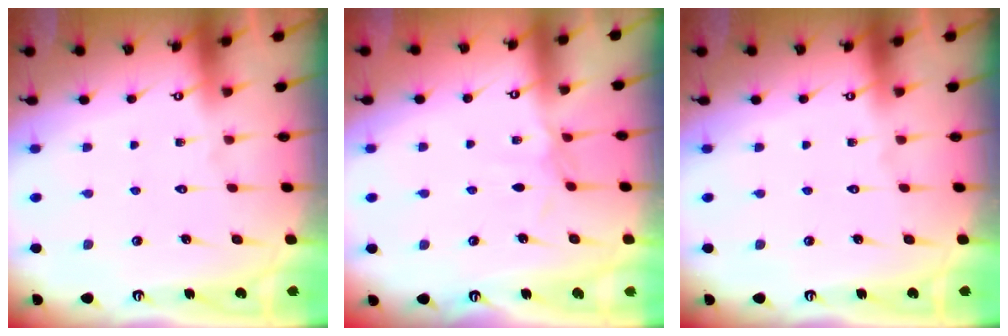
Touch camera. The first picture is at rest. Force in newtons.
{"total": 3.0, "press": 3.0, "slide": 0.5}
{"total": 0.0}